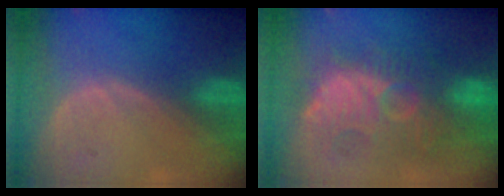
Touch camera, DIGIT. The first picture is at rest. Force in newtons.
{"total": 10.6, "press": 10.5, "slide": 1.1}